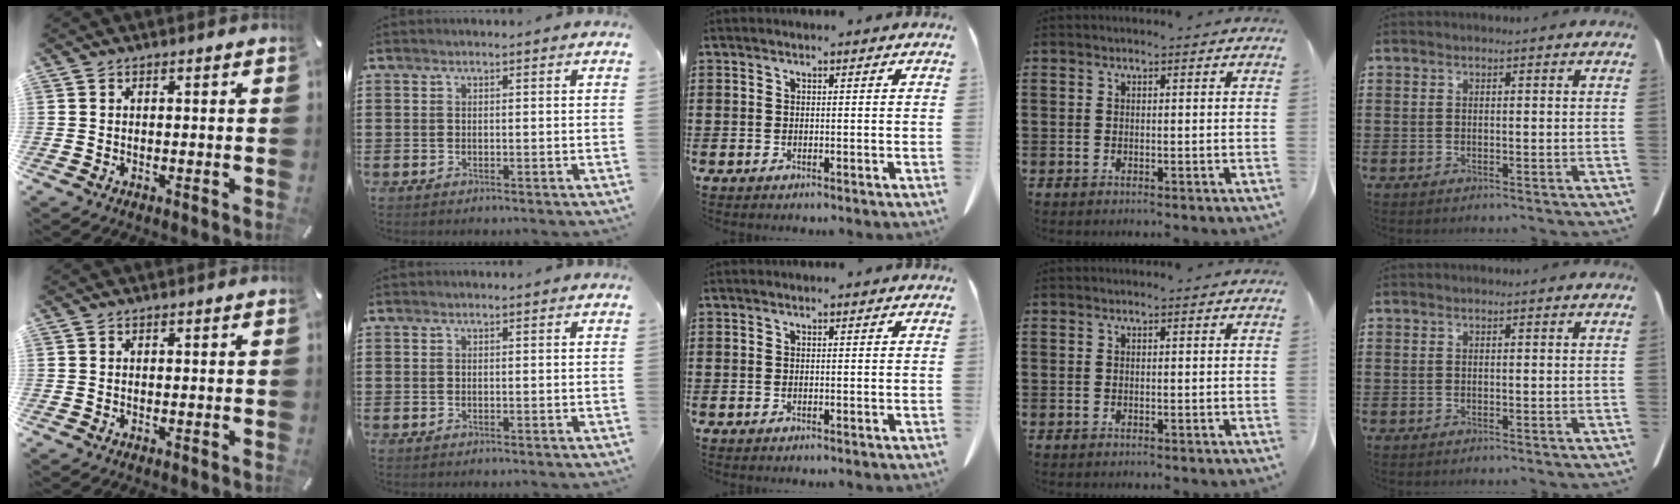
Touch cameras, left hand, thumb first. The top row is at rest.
{}